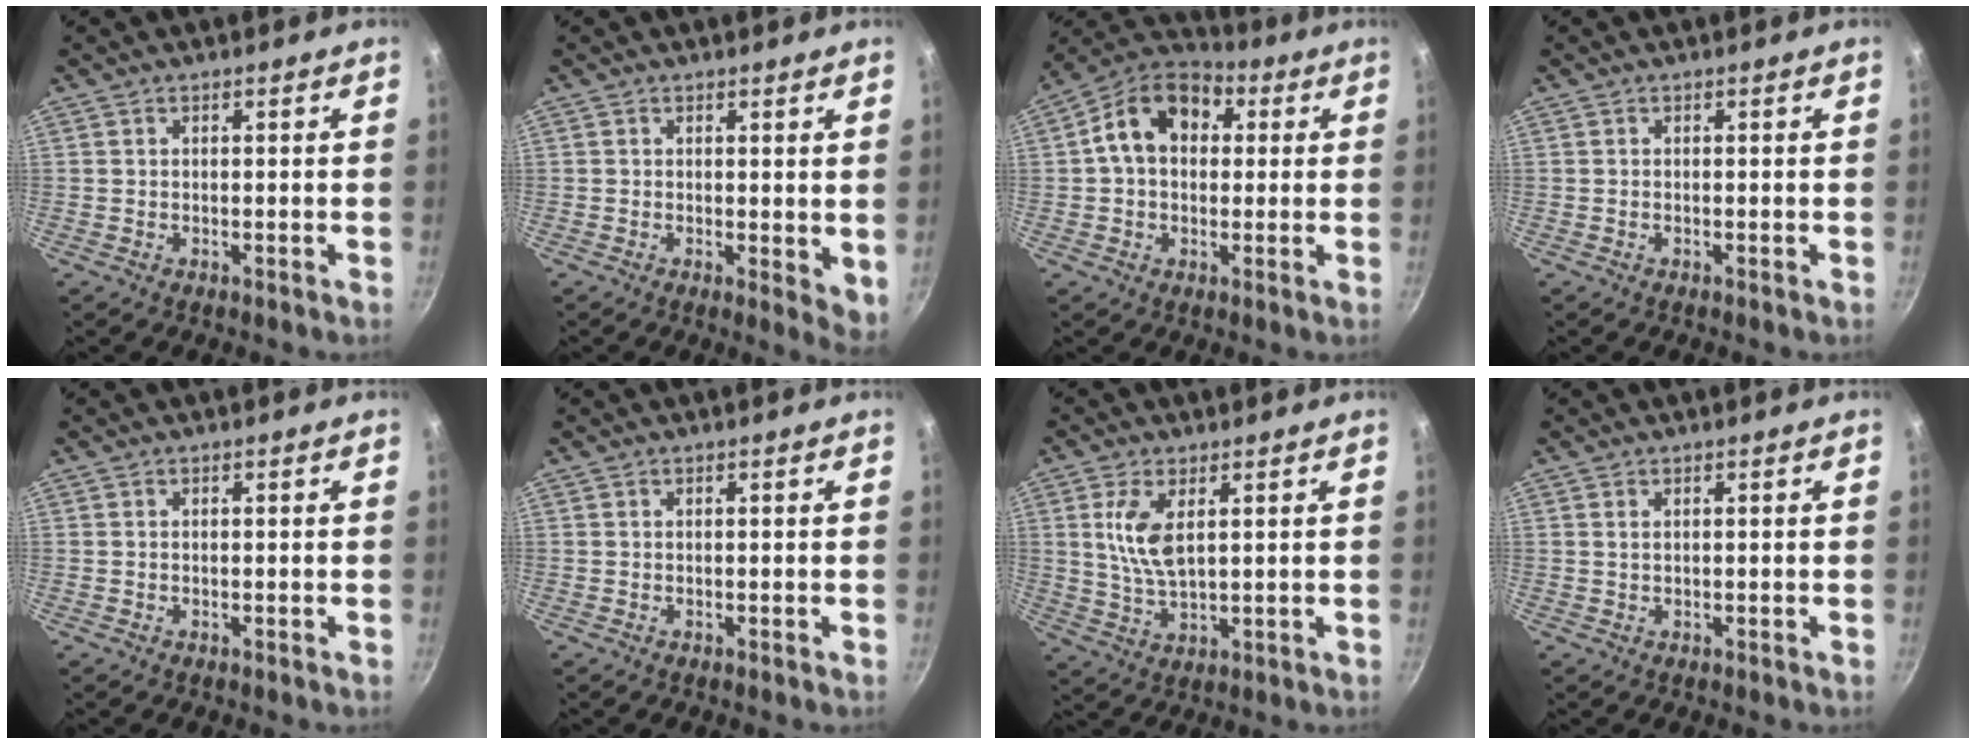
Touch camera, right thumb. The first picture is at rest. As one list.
[{"total": 4.3, "force": [0.6, 2.1, 3.7], "torque": [-0.042, -0.007, 0.009]}, {"total": 13.4, "force": [2.6, 9.8, 8.8], "torque": [-0.115, 0.028, 0.021]}, {"total": 0.0}, {"total": 0.0}, {"total": 0.0}, {"total": 7.6, "force": [2.2, 3.5, 6.4], "torque": [-0.125, -0.013, 0.046]}, {"total": 0.7, "force": [0.3, 0.4, 0.5], "torque": [-0.010, 0.001, 0.005]}]